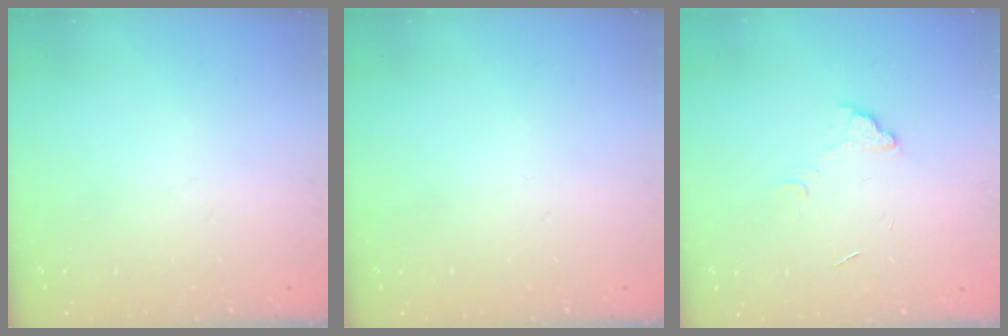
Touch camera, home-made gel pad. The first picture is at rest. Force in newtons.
{"total": 0.0}
{"total": 4.3, "press": 4.3, "slide": 0.2}